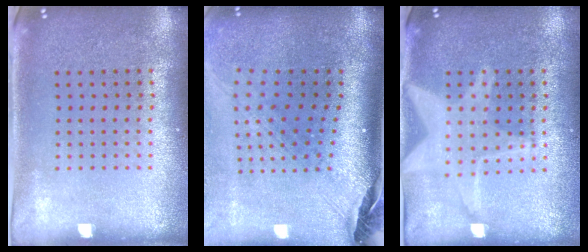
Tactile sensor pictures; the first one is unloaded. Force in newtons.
{"total": 2.9, "press": 2.0, "slide": 2.0}
{"total": 3.2, "press": 3.2, "slide": 0.4}